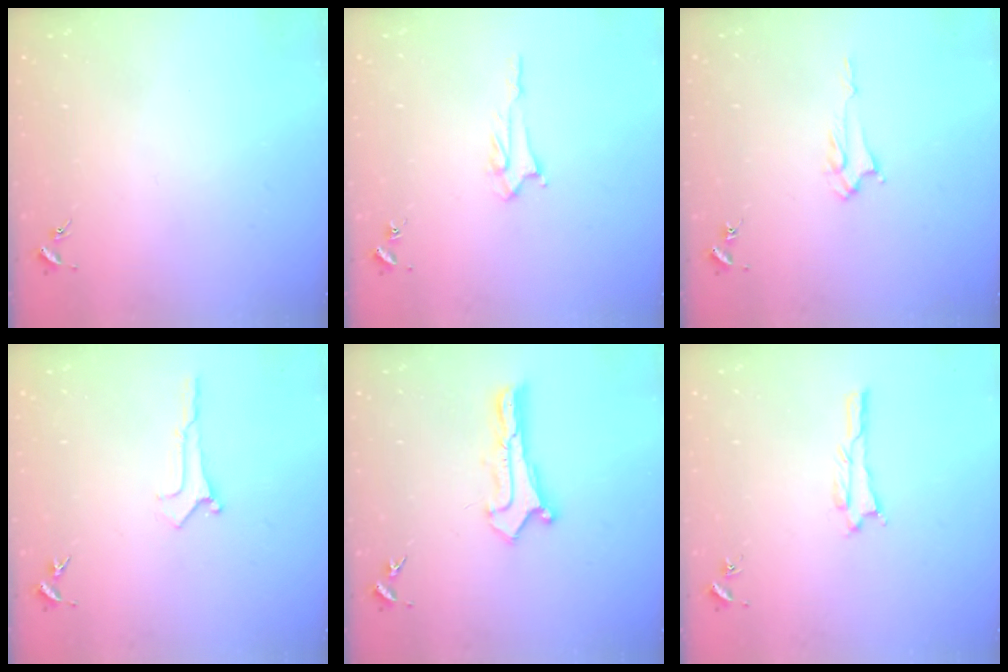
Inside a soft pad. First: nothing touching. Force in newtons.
{"total": 3.0, "press": 3.0, "slide": 0.3}
{"total": 2.4, "press": 2.4, "slide": 0.3}
{"total": 0.0}
{"total": 0.8, "press": 0.8, "slide": 0.0}
{"total": 1.1, "press": 1.1, "slide": 0.1}